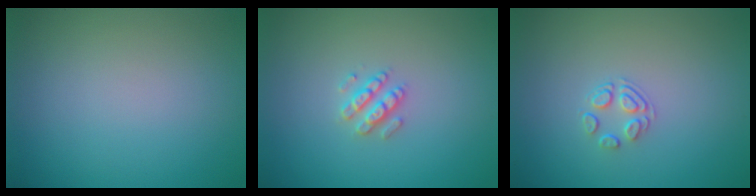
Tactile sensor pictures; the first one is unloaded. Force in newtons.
{"total": 2.1, "press": 2.0, "slide": 0.5}
{"total": 1.7, "press": 1.0, "slide": 1.4}